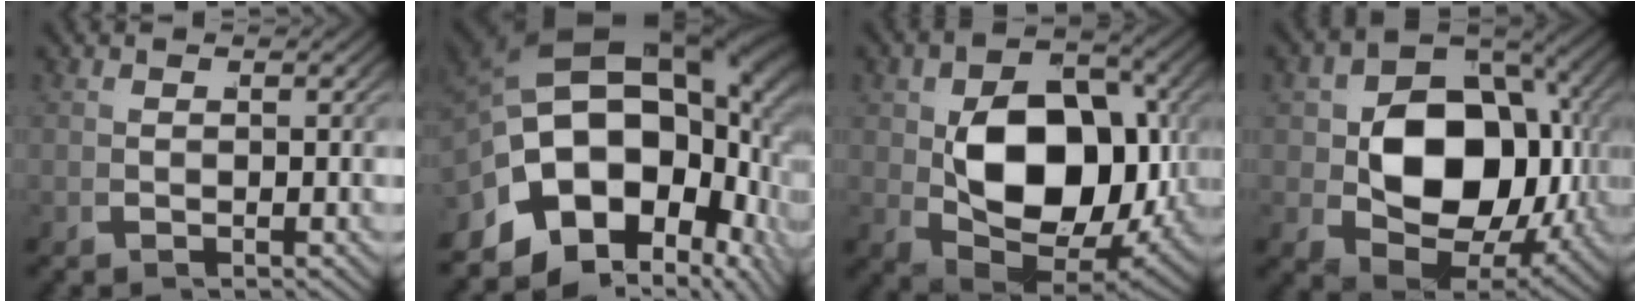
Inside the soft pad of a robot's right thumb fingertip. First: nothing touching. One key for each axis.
{"total": 24.1, "fx": 1.3, "fy": 16.4, "fz": 17.5, "tx": -0.314, "ty": -0.009, "tz": -0.003}
{"total": 14.5, "fx": -0.2, "fy": 9.2, "fz": 11.2, "tx": -0.208, "ty": -0.052, "tz": 0.014}
{"total": 14.7, "fx": -0.1, "fy": 10.1, "fz": 10.7, "tx": -0.198, "ty": -0.041, "tz": 0.006}